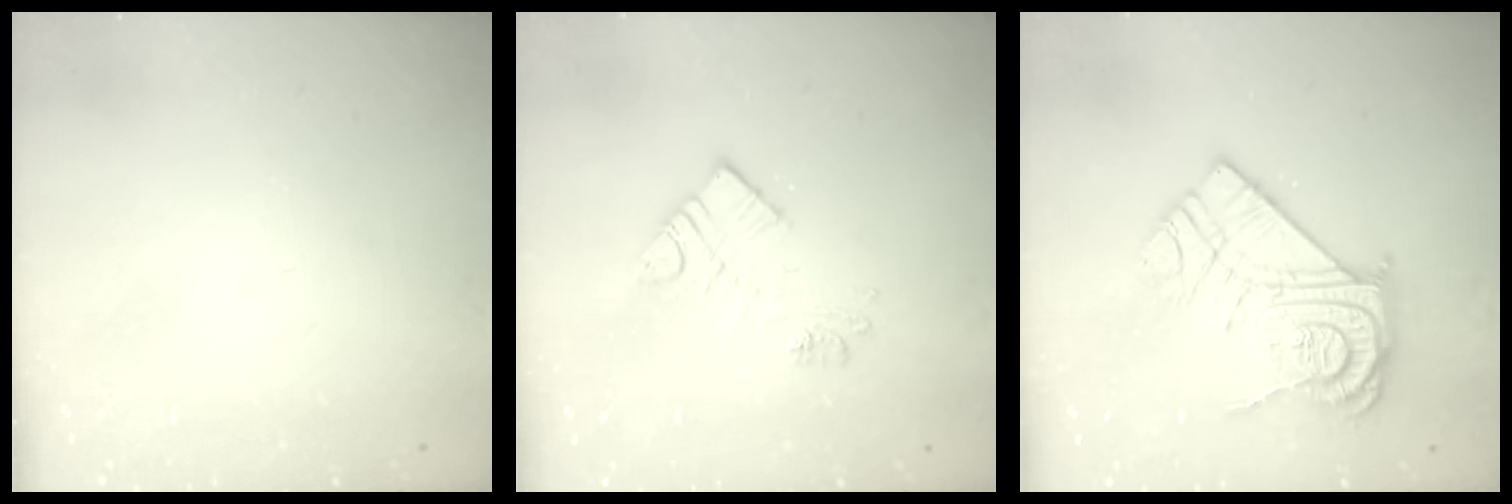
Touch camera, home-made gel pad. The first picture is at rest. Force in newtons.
{"total": 9.8, "press": 9.8, "slide": 0.7}
{"total": 17.0, "press": 16.9, "slide": 1.6}